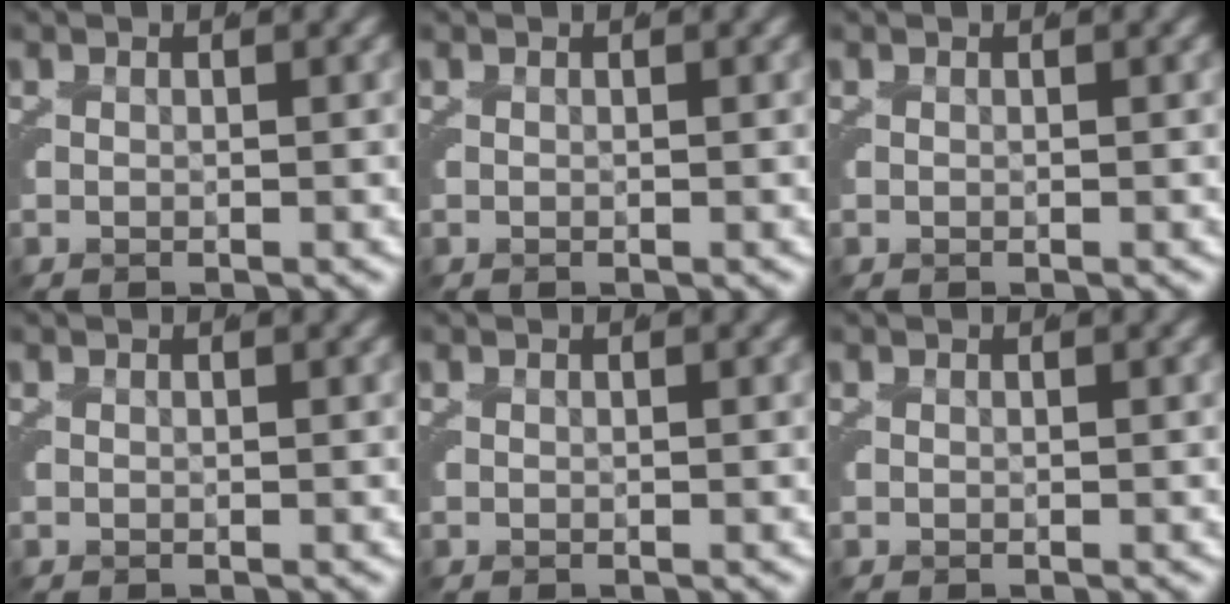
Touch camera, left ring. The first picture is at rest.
{"total": 0.0}
{"total": 0.0}
{"total": 0.0}
{"total": 0.0}
{"total": 0.0}